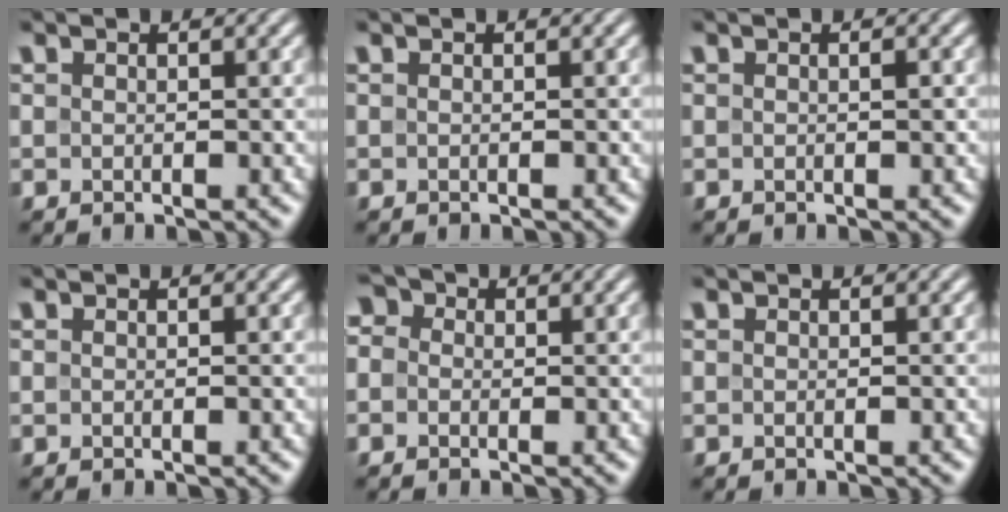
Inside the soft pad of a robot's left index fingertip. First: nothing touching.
{"total": 0.0}
{"total": 0.5, "force": [0.1, 0.2, 0.5], "torque": [-0.008, 0.002, 0.001]}
{"total": 0.0}
{"total": 3.2, "force": [0.7, 2.7, 1.6], "torque": [-0.024, 0.021, -0.019]}
{"total": 0.0}